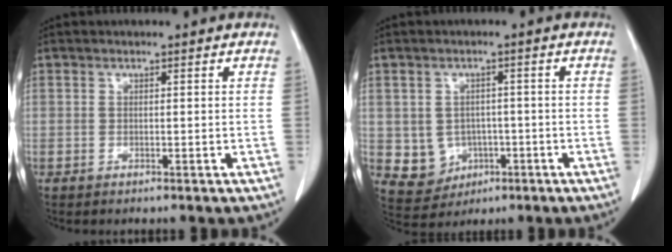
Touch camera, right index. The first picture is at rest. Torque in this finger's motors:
{"motor_torque": [-0.26, 0.08, -1.05, -0.21]}